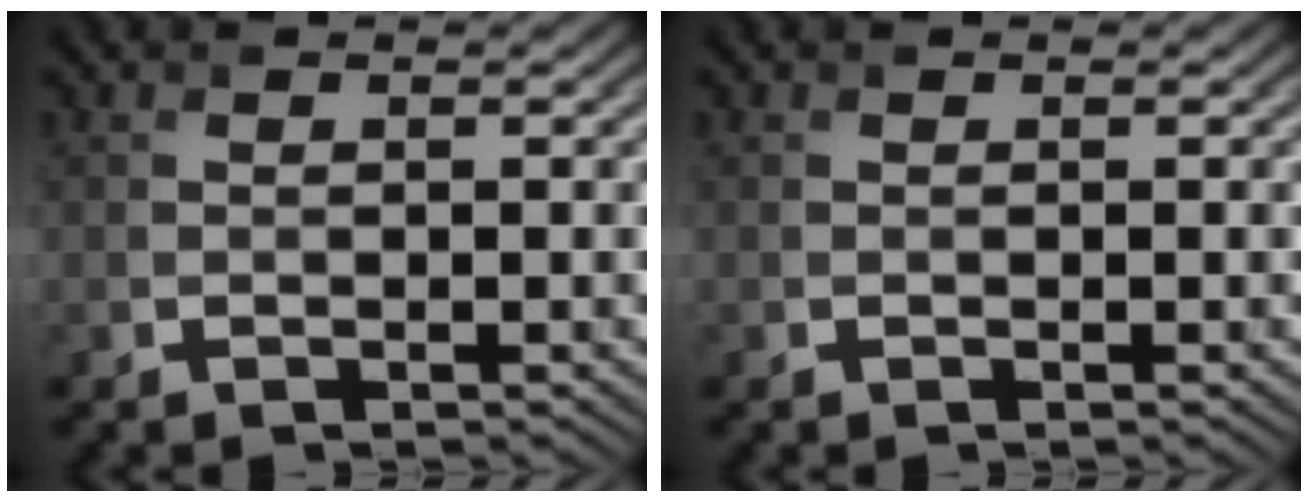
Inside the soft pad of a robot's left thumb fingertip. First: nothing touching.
{"total": 0.0}